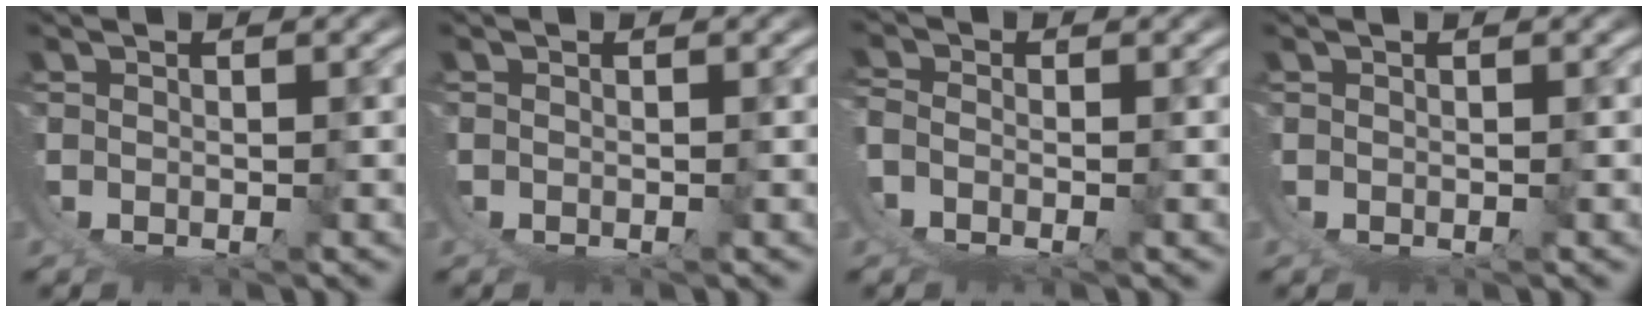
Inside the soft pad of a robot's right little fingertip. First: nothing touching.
{"total": 0.0}
{"total": 1.0, "force": [-1.0, 0.2, 0.0], "torque": [0.004, -0.006, -0.020]}
{"total": 0.0}